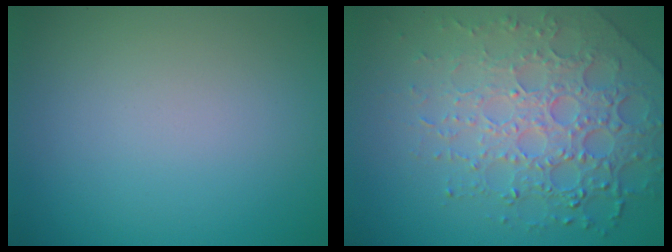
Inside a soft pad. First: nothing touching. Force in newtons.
{"total": 7.7, "press": 5.3, "slide": 5.5}